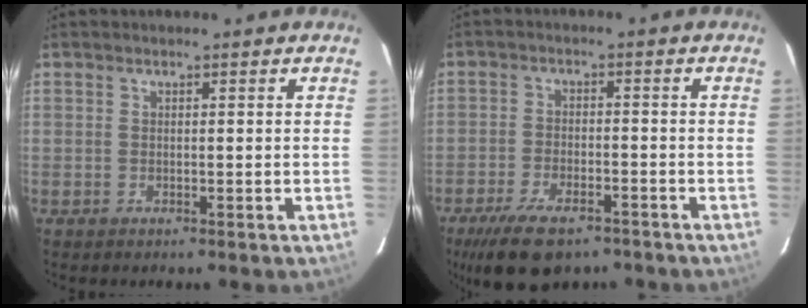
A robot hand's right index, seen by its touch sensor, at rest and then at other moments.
{"total": 10.4, "force": [-7.6, 3.9, 5.8], "torque": [-0.105, -0.011, -0.125]}